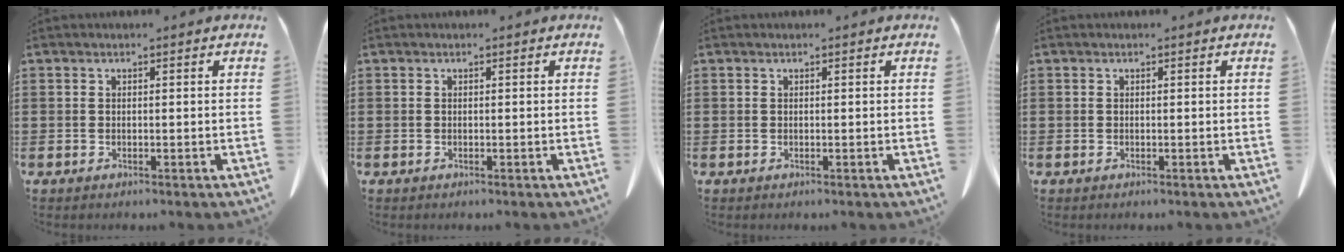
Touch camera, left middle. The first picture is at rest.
{"total": 0.0}
{"total": 0.0}
{"total": 0.0}